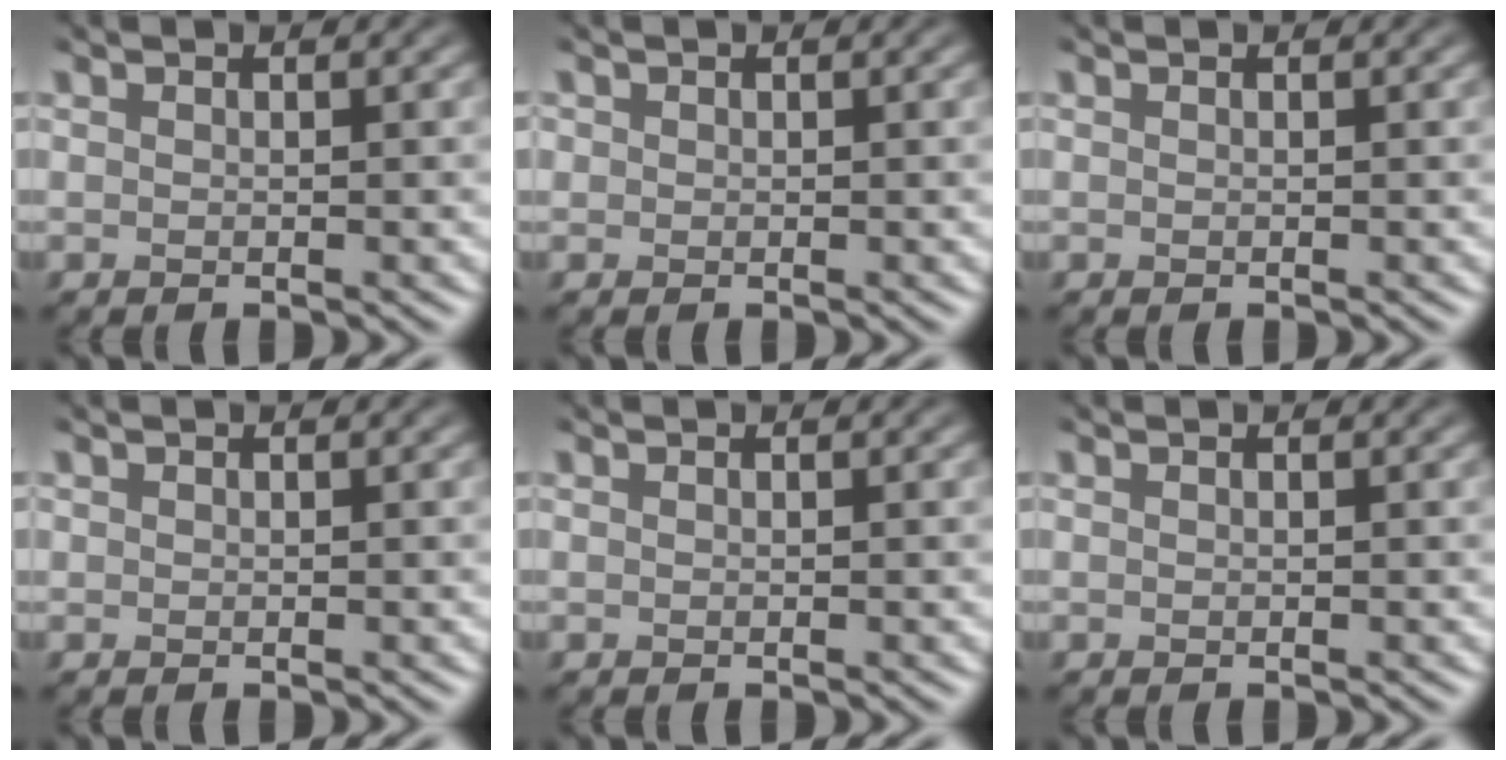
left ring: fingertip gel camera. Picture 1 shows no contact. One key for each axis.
{"total": 1.1, "fx": -0.5, "fy": -0.5, "fz": -0.9, "tx": 0.000, "ty": -0.004, "tz": 0.009}
{"total": 0.0}
{"total": 0.7, "fx": -0.3, "fy": -0.3, "fz": -0.6, "tx": 0.000, "ty": -0.002, "tz": 0.007}
{"total": 0.0}
{"total": 0.0}